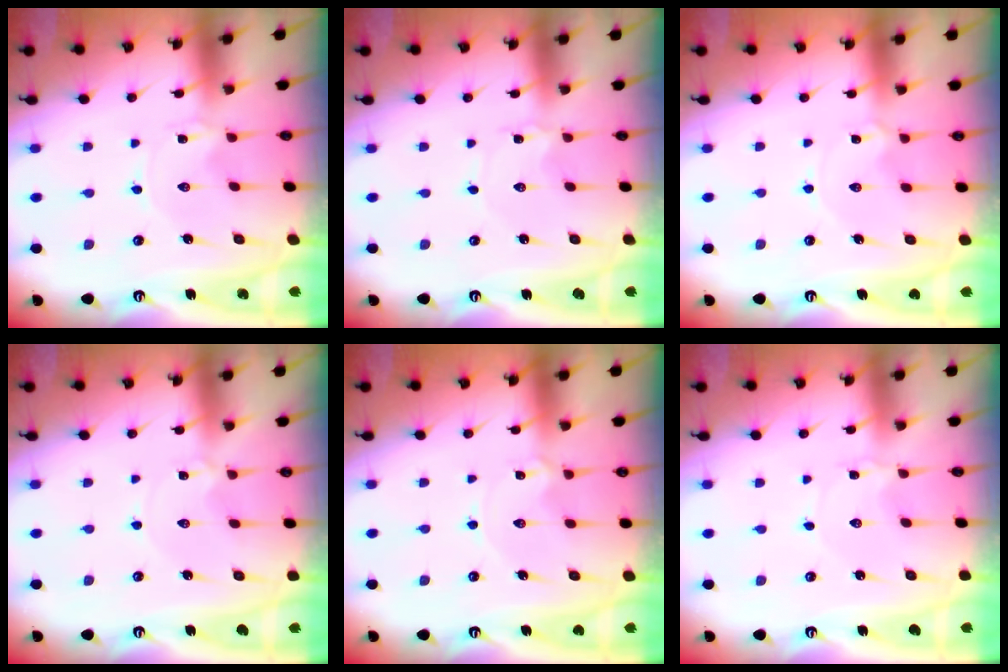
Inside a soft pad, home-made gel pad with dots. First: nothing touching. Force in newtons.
{"total": 0.0}
{"total": 1.8, "press": 1.8, "slide": 0.3}
{"total": 1.0, "press": 1.0, "slide": 0.2}
{"total": 0.0}
{"total": 0.9, "press": 0.9, "slide": 0.1}